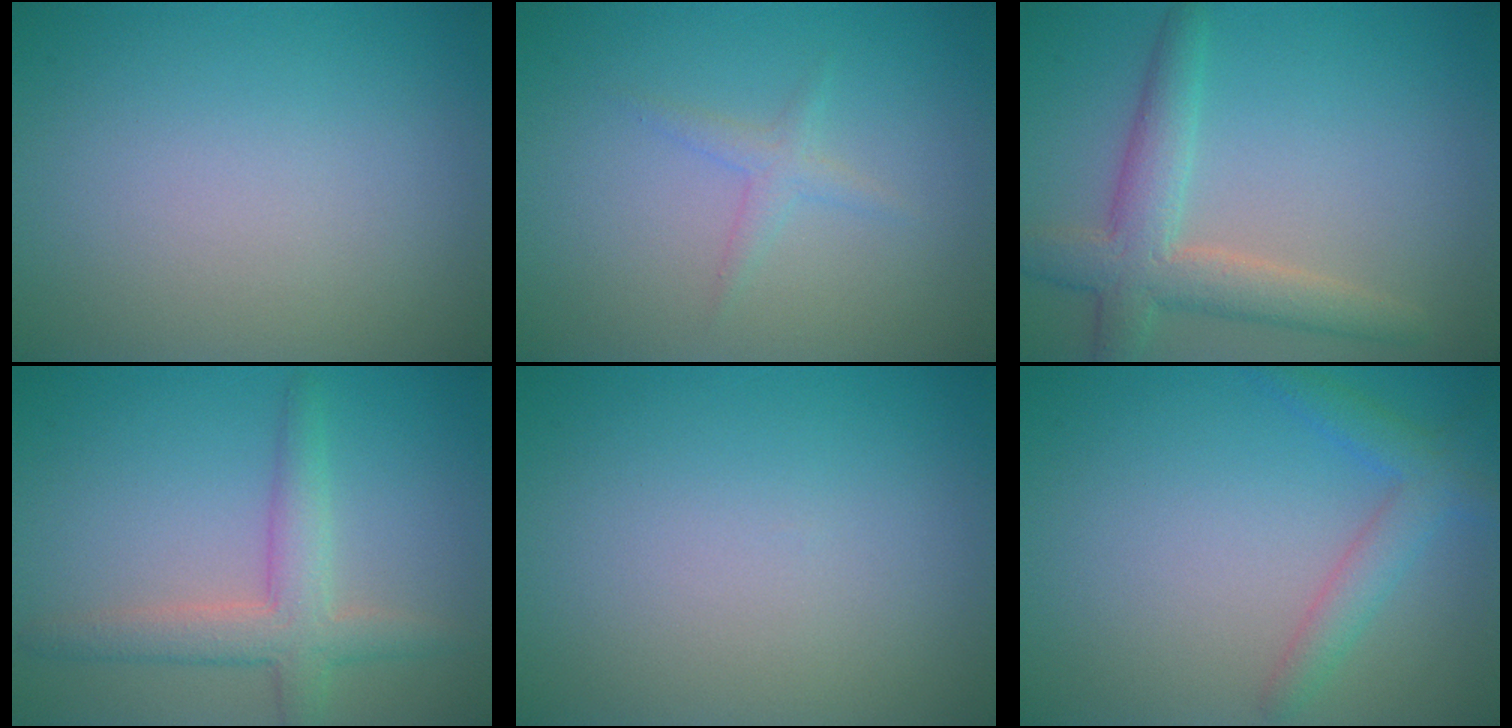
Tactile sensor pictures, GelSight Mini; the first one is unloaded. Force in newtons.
{"total": 1.3, "press": 1.3, "slide": 0.0}
{"total": 4.7, "press": 4.7, "slide": 0.4}
{"total": 3.9, "press": 3.9, "slide": 0.2}
{"total": 0.0}
{"total": 2.7, "press": 2.7, "slide": 0.2}